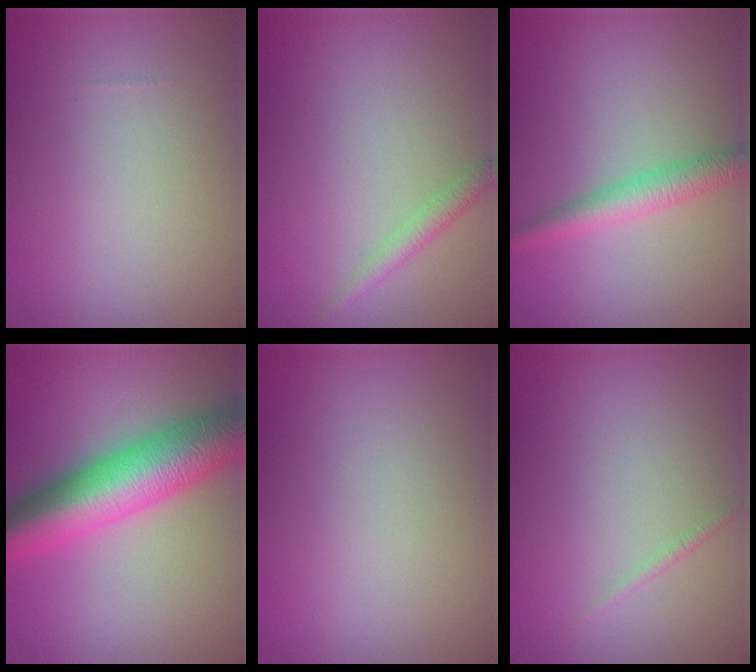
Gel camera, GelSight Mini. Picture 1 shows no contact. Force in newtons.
{"total": 1.5, "press": 1.5, "slide": 0.1}
{"total": 3.0, "press": 3.0, "slide": 0.1}
{"total": 10.3, "press": 10.3, "slide": 0.2}
{"total": 0.0}
{"total": 0.6, "press": 0.6, "slide": 0.0}